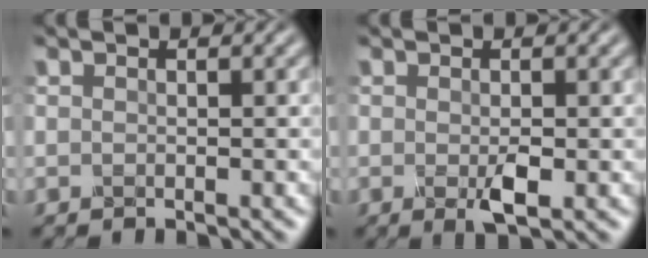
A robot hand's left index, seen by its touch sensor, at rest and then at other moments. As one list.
[{"total": 2.3, "force": [-0.5, 0.9, 2.0], "torque": [-0.043, -0.003, -0.009]}]